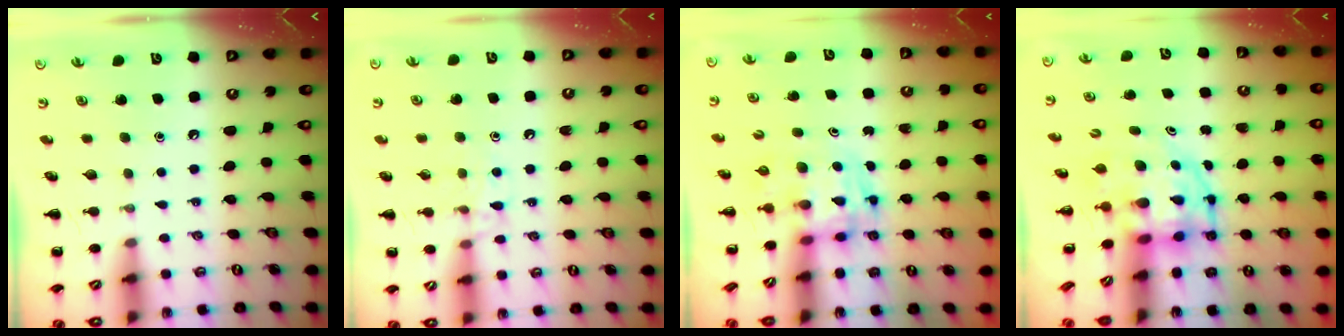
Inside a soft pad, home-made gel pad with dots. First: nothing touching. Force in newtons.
{"total": 7.9, "press": 7.8, "slide": 1.2}
{"total": 3.6, "press": 3.6, "slide": 0.5}
{"total": 4.7, "press": 4.6, "slide": 1.2}